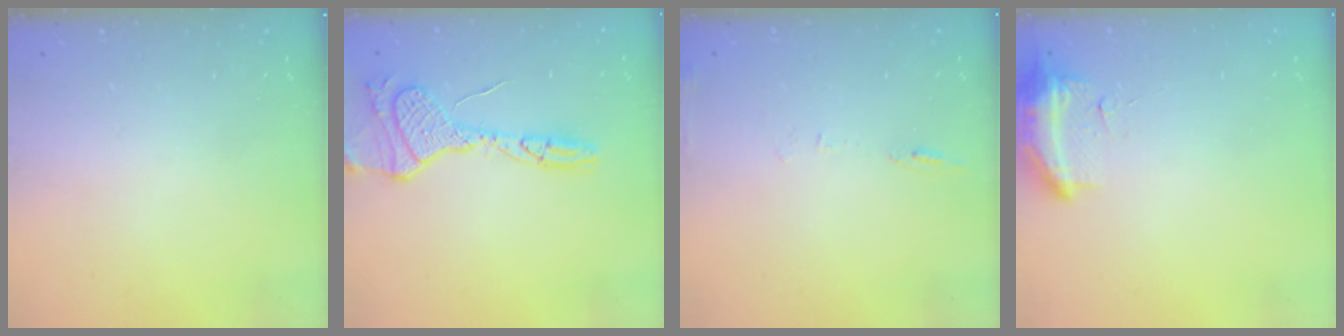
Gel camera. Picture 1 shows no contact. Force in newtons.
{"total": 16.0, "press": 15.9, "slide": 1.6}
{"total": 6.0, "press": 6.0, "slide": 0.6}
{"total": 19.3, "press": 12.1, "slide": 15.1}